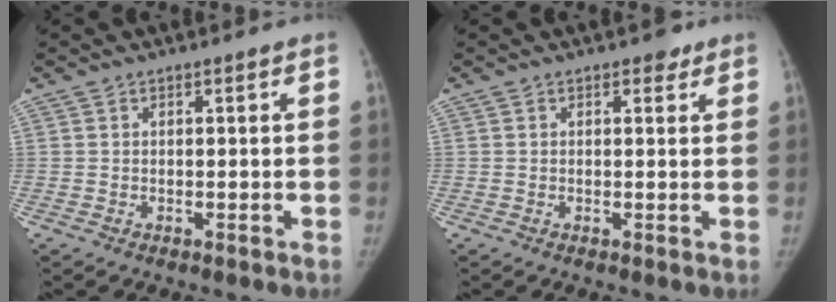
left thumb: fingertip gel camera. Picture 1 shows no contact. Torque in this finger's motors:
{"motor_torque": [0.36, -0.31, 0.59, -0.32, 0.06]}